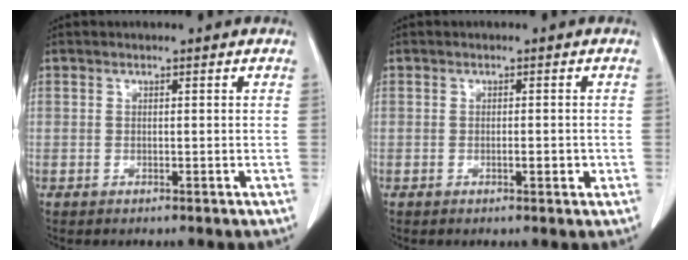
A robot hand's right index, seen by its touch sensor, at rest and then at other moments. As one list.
[{"total": 1.5, "force": [-0.4, 0.5, 1.4], "torque": [-0.025, -0.001, -0.004]}]